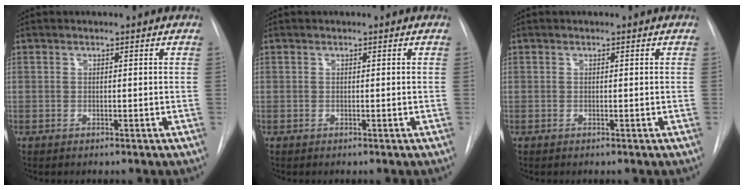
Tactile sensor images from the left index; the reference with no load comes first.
{"total": 0.0}
{"total": 0.0}